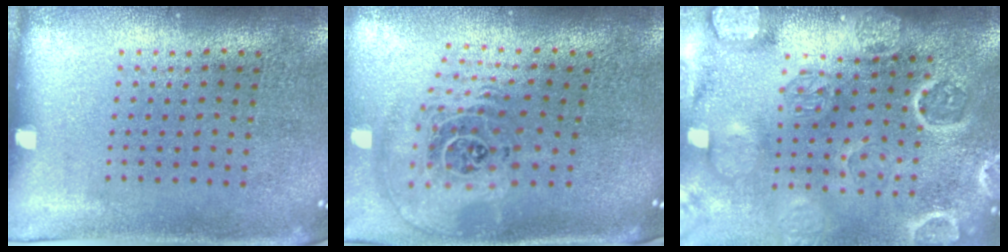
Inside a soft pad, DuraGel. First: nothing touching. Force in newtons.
{"total": 2.5, "press": 1.8, "slide": 1.8}
{"total": 3.9, "press": 3.4, "slide": 2.0}